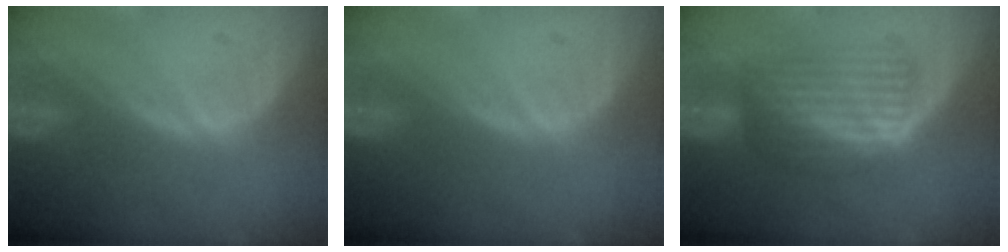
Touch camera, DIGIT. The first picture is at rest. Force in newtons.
{"total": 0.0}
{"total": 6.9, "press": 5.9, "slide": 3.6}